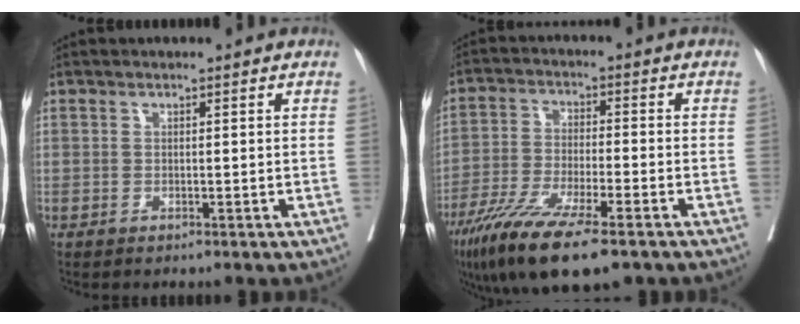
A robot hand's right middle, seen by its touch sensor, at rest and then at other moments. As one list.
[{"total": 14.1, "force": [-9.5, 2.1, 10.3], "torque": [-0.195, -0.042, -0.162]}]